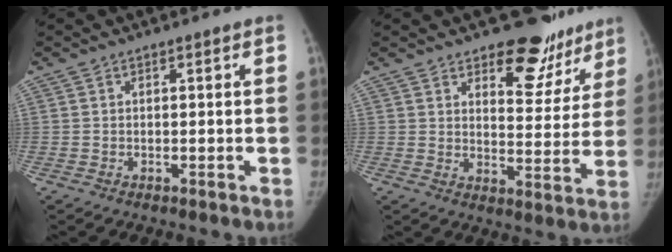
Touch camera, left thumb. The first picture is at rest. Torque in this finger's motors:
{"motor_torque": [0.24, -0.51, 0.72, -0.87, 0.14]}